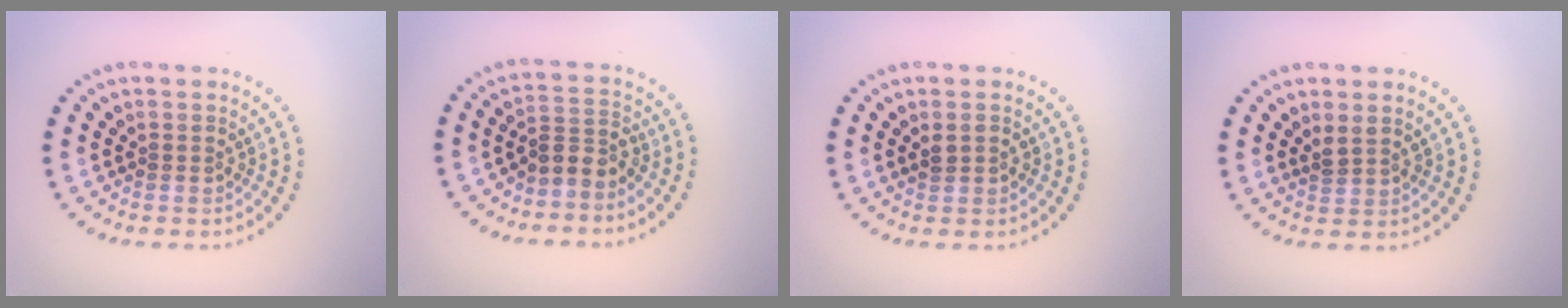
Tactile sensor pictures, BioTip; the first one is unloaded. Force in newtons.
{"total": 2.6, "press": 2.0, "slide": 1.7}
{"total": 1.1, "press": 1.1, "slide": 0.1}
{"total": 1.2, "press": 1.0, "slide": 0.7}